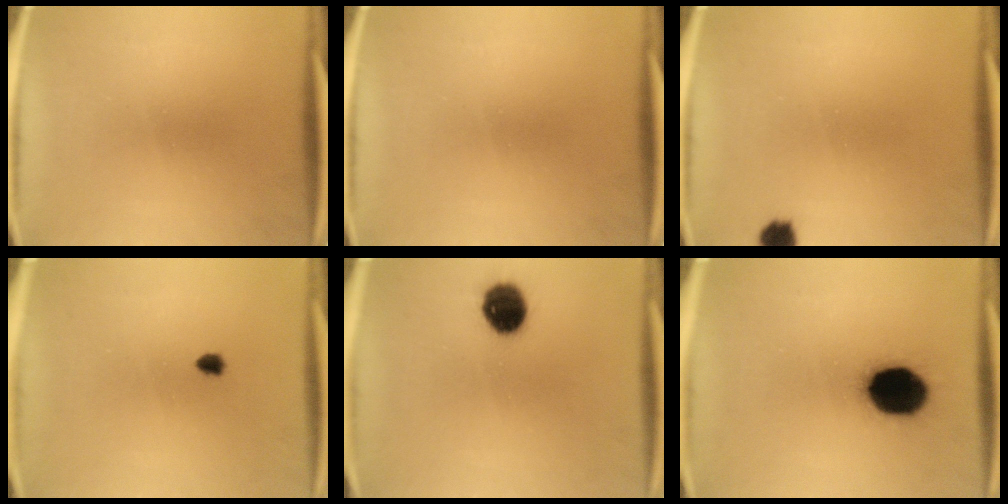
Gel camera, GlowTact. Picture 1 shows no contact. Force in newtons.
{"total": 0.0}
{"total": 2.7}
{"total": 1.1}
{"total": 9.4}
{"total": 16.3}